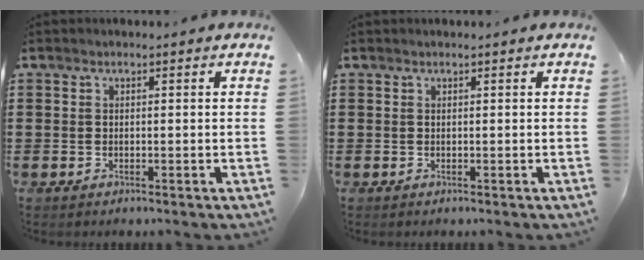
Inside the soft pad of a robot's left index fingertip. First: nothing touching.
{"total": 0.0}